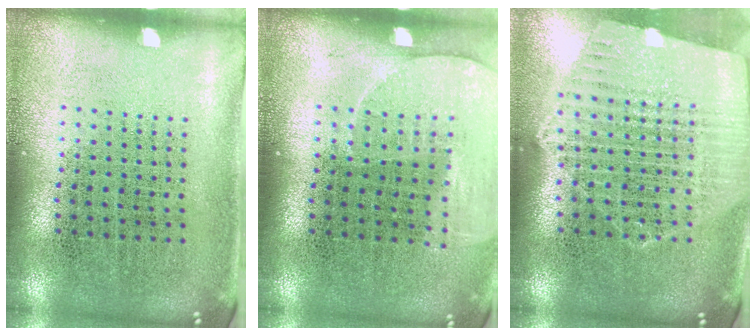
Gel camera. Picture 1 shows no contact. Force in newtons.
{"total": 1.3, "press": 1.2, "slide": 0.4}
{"total": 1.4, "press": 1.4, "slide": 0.3}